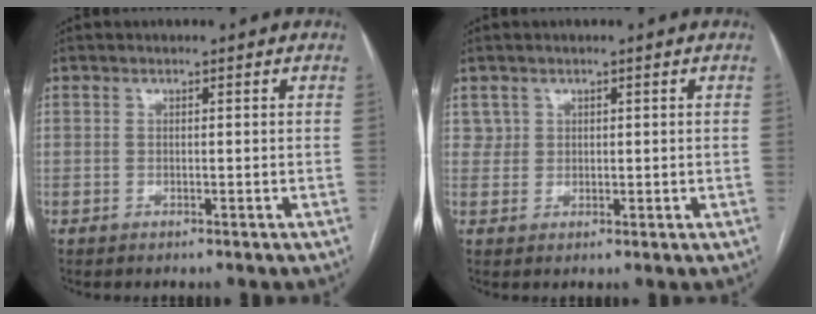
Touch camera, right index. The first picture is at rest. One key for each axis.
{"total": 2.0, "fx": 1.1, "fy": 1.7, "fz": -0.1, "tx": 0.015, "ty": 0.003, "tz": 0.013}